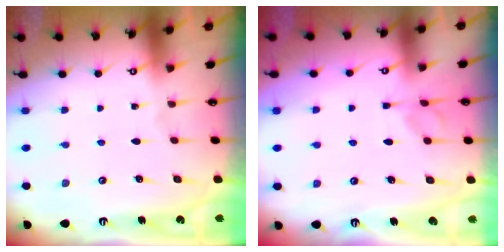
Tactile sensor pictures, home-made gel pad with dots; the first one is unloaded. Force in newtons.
{"total": 2.1, "press": 2.0, "slide": 0.8}